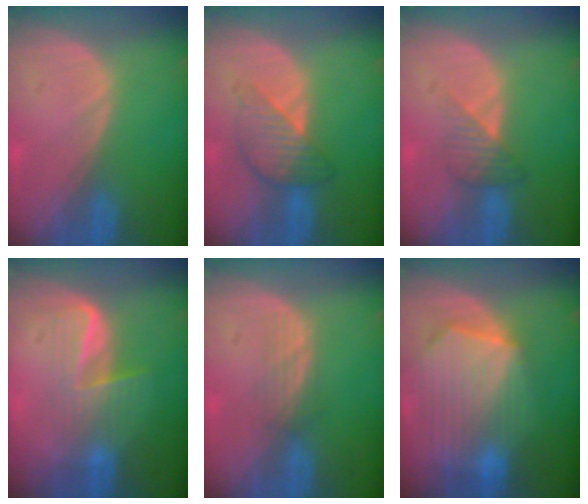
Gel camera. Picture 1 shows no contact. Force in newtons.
{"total": 5.2, "press": 5.2, "slide": 0.2}
{"total": 3.4, "press": 3.2, "slide": 1.1}
{"total": 6.8, "press": 5.7, "slide": 3.8}
{"total": 2.4, "press": 2.3, "slide": 0.6}
{"total": 10.5, "press": 9.2, "slide": 5.1}